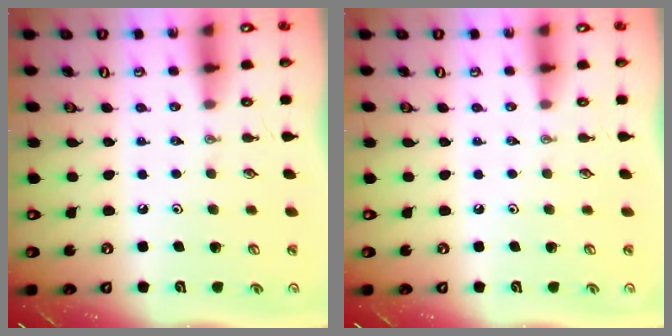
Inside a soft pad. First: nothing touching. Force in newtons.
{"total": 0.0}